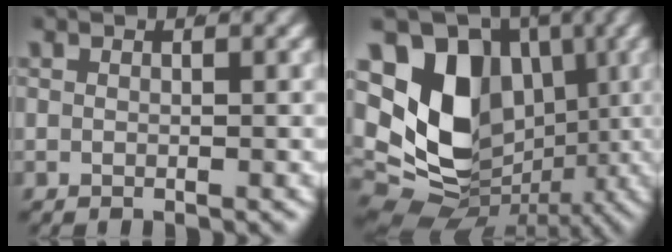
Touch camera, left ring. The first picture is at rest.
{"total": 18.0, "force": [0.8, 13.9, 11.4], "torque": [-0.201, -0.042, 0.020]}